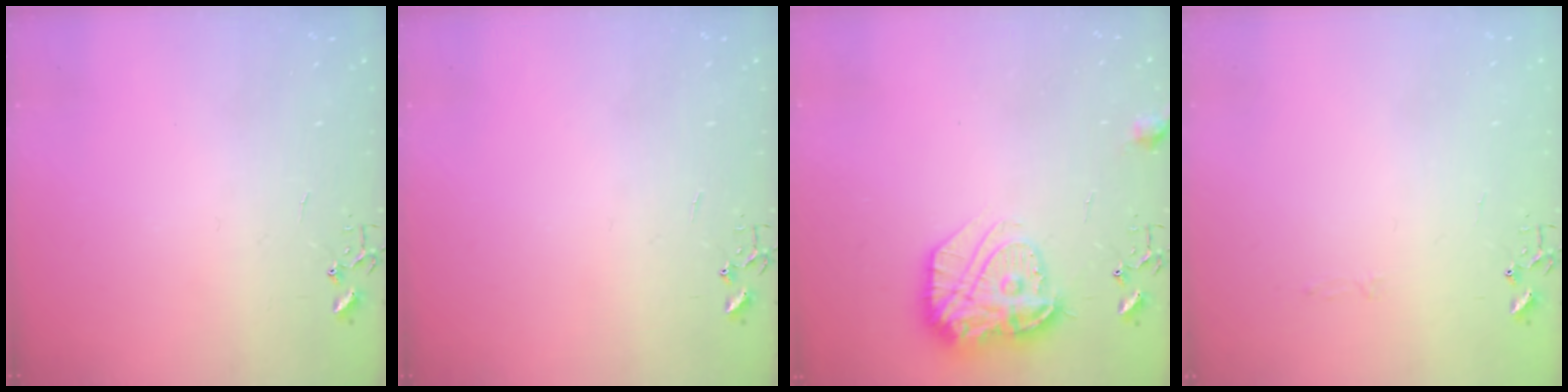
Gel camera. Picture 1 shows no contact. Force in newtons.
{"total": 0.0}
{"total": 17.2, "press": 17.2, "slide": 1.1}
{"total": 2.8, "press": 2.8, "slide": 0.4}